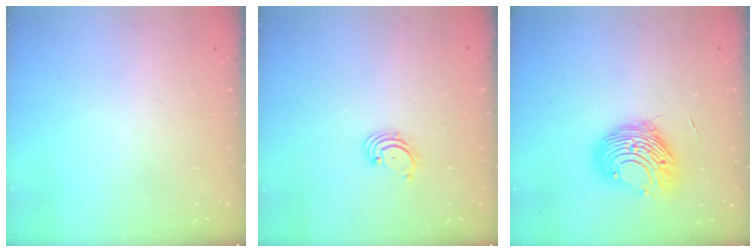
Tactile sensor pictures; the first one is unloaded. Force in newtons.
{"total": 1.7, "press": 1.6, "slide": 0.2}
{"total": 11.1, "press": 11.1, "slide": 0.9}